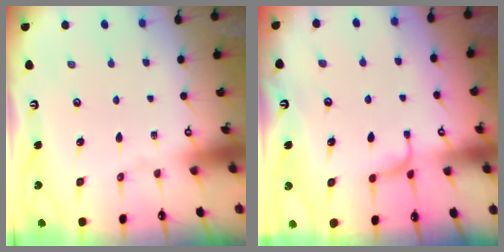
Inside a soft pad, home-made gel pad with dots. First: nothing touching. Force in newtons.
{"total": 1.9, "press": 1.8, "slide": 0.6}